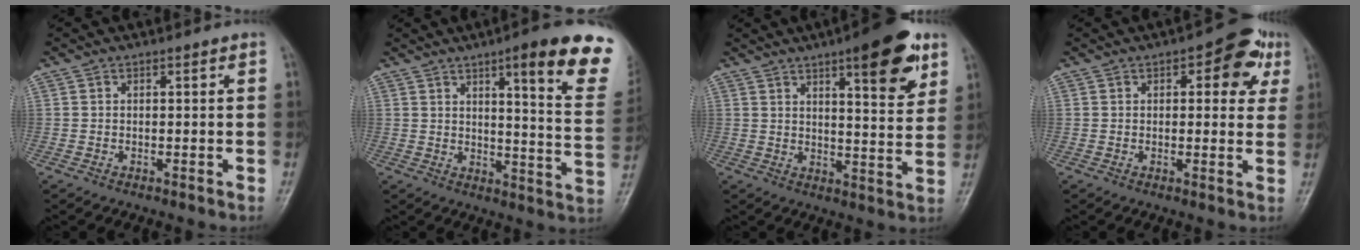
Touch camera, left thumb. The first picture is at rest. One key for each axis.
{"total": 18.0, "fx": 10.6, "fy": 2.9, "fz": 14.2, "tx": -0.152, "ty": -0.051, "tz": 0.129}
{"total": 13.7, "fx": 7.5, "fy": 3.8, "fz": 10.8, "tx": -0.121, "ty": -0.036, "tz": 0.099}
{"total": 9.1, "fx": 3.6, "fy": 4.5, "fz": 7.1, "tx": -0.046, "ty": 0.001, "tz": 0.033}